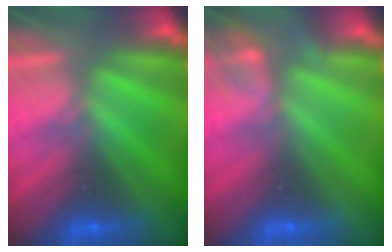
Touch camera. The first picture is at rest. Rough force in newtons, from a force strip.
{"total": 2.1}